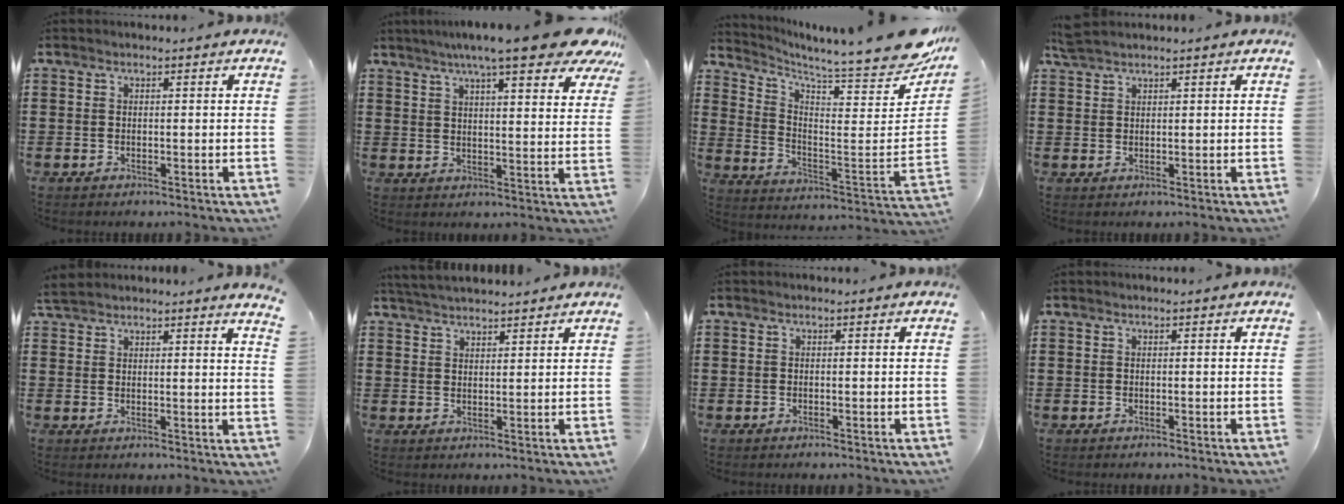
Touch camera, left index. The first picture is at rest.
{"total": 11.2, "force": [8.6, 1.2, 7.0], "torque": [-0.129, -0.026, 0.142]}
{"total": 7.3, "force": [6.5, -0.4, 3.2], "torque": [-0.070, -0.078, 0.101]}
{"total": 2.3, "force": [2.1, 0.3, 1.0], "torque": [-0.024, 0.001, 0.040]}
{"total": 3.9, "force": [3.8, -0.3, 0.8], "torque": [-0.028, -0.009, 0.073]}
{"total": 3.3, "force": [3.2, 0.1, 0.5], "torque": [-0.020, -0.007, 0.061]}
{"total": 0.0}
{"total": 0.0}